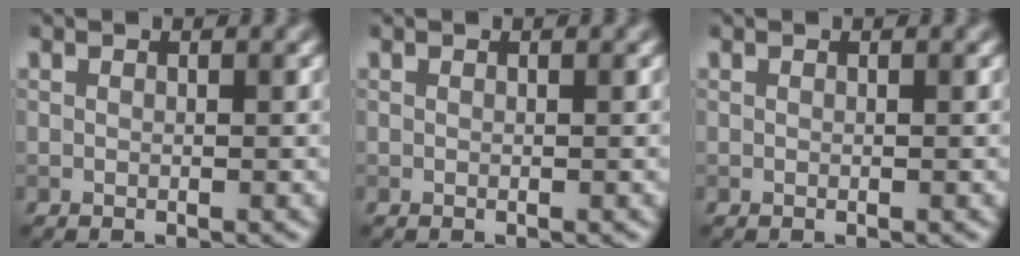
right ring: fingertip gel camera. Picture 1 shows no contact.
{"total": 0.0}
{"total": 0.0}